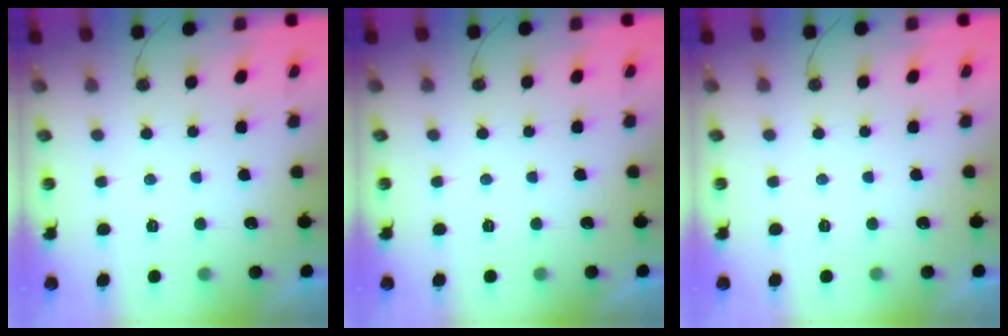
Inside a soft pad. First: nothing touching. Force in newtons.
{"total": 0.0}
{"total": 0.0}